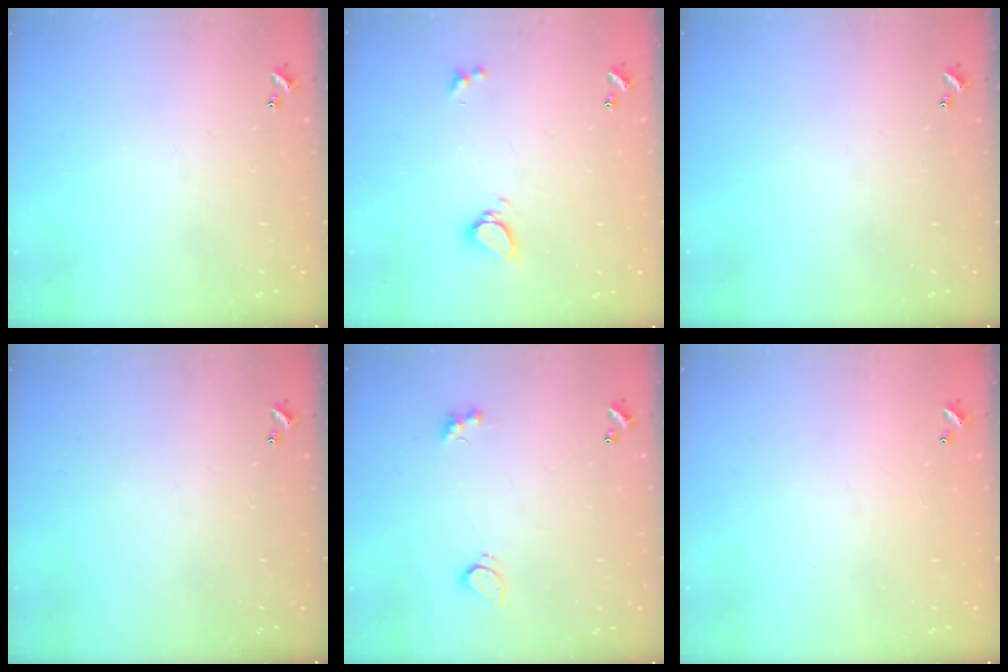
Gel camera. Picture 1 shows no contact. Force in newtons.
{"total": 4.4, "press": 4.4, "slide": 0.6}
{"total": 0.0}
{"total": 0.0}
{"total": 3.0, "press": 2.7, "slide": 1.1}
{"total": 2.8, "press": 2.8, "slide": 0.1}